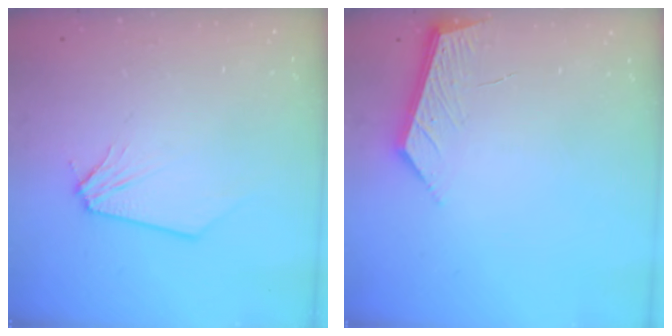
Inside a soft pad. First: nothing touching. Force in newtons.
{"total": 4.3, "press": 4.3, "slide": 0.4}